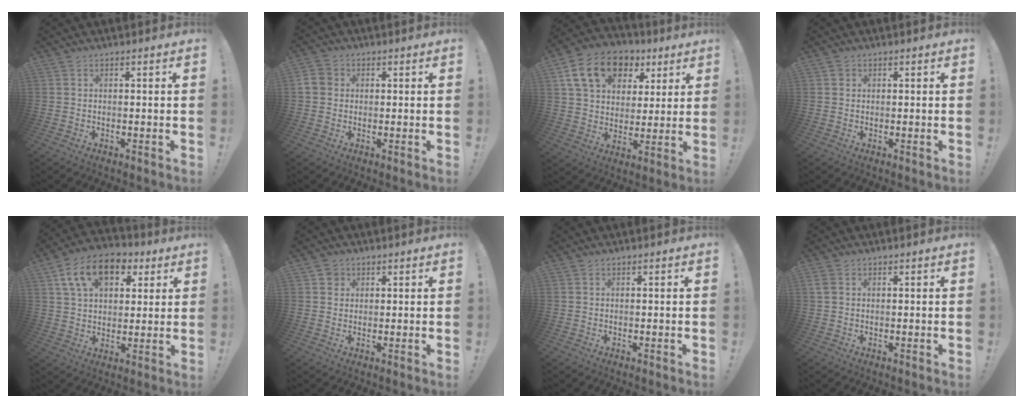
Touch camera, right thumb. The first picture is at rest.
{"total": 4.7, "force": [0.6, 4.2, 2.2], "torque": [-0.046, 0.011, 0.013]}
{"total": 17.1, "force": [7.9, 12.0, 9.1], "torque": [-0.144, -0.023, 0.148]}
{"total": 0.8, "force": [0.5, 0.6, 0.1], "torque": [0.004, -0.002, 0.008]}
{"total": 14.9, "force": [6.7, 9.9, 8.8], "torque": [-0.152, -0.015, 0.129]}
{"total": 2.7, "force": [1.3, 2.2, 0.6], "torque": [-0.004, -0.004, 0.023]}
{"total": 0.0}
{"total": 2.3, "force": [0.9, 1.7, 1.4], "torque": [-0.022, 0.002, 0.017]}